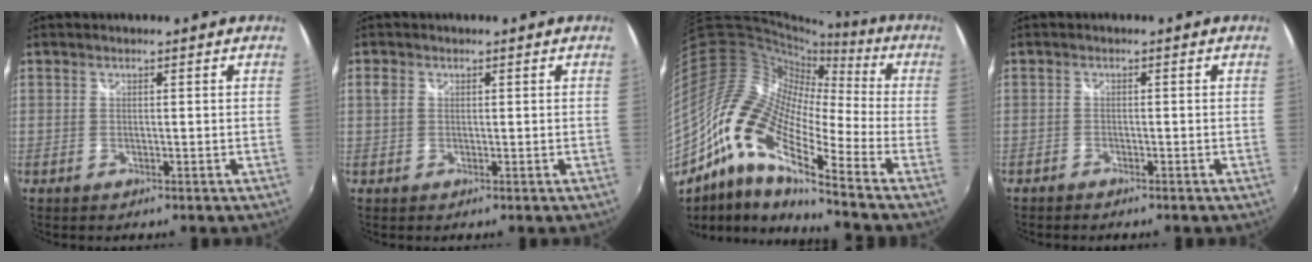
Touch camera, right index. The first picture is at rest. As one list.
[{"total": 1.6, "force": [0.3, 1.4, 0.8], "torque": [-0.018, 0.003, 0.004]}, {"total": 17.3, "force": [-8.6, 5.1, 14.2], "torque": [-0.229, -0.006, -0.191]}, {"total": 1.3, "force": [-1.2, 0.5, 0.2], "torque": [-0.013, -0.003, -0.026]}]